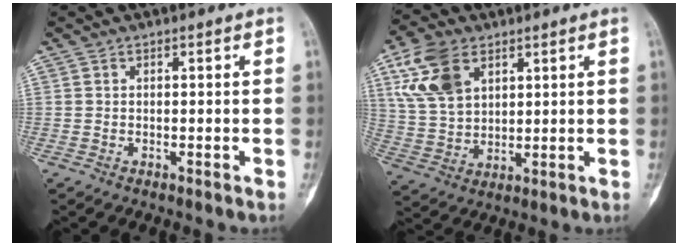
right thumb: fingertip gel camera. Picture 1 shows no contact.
{"total": 12.0, "force": [5.5, 7.6, 7.6], "torque": [-0.141, -0.011, 0.114]}